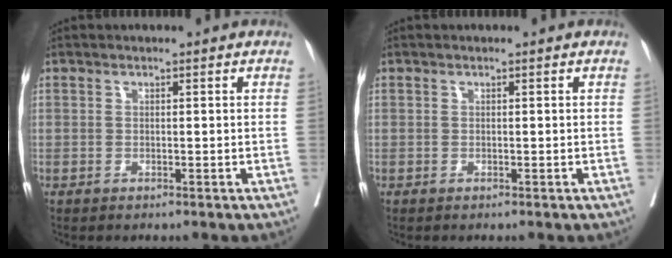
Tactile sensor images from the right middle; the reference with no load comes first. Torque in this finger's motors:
{"motor_torque": [-0.01, -0.01, 0.00, 0.00]}